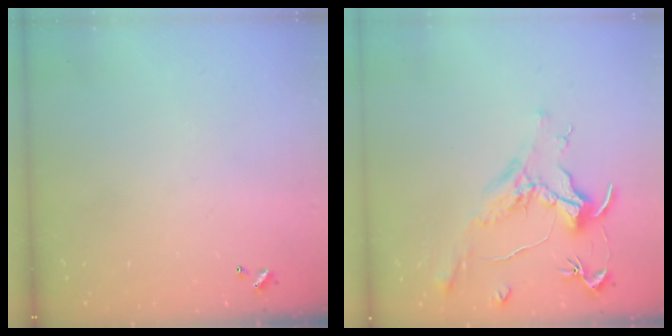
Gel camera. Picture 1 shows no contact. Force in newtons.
{"total": 1.6, "press": 1.4, "slide": 0.7}